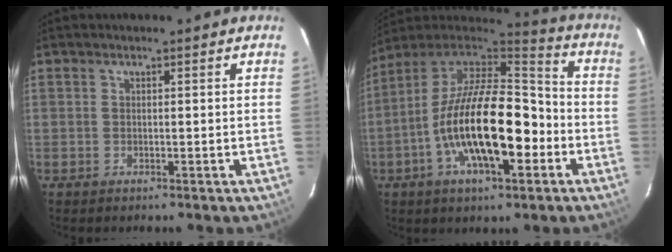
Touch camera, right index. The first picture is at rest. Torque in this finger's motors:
{"motor_torque": [1.01, -0.24, 1.06, 0.21]}